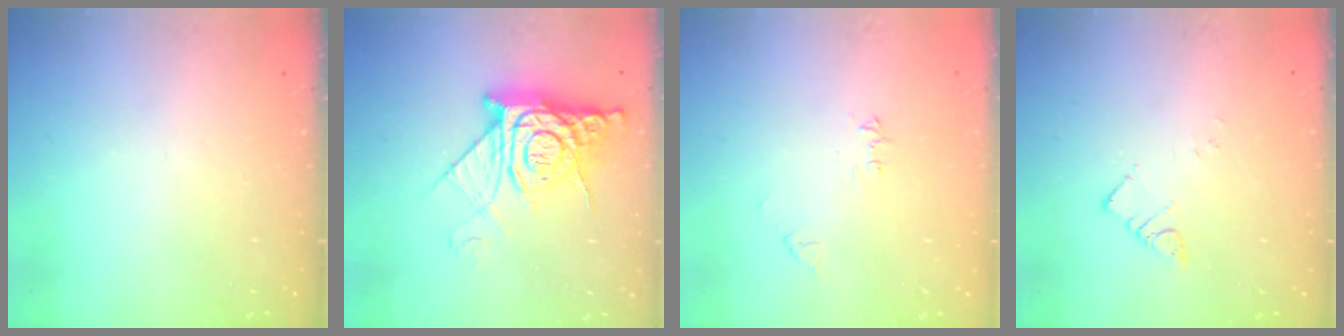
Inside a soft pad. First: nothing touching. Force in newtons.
{"total": 13.7, "press": 13.6, "slide": 1.5}
{"total": 5.3, "press": 5.3, "slide": 0.6}
{"total": 4.0, "press": 4.0, "slide": 0.1}